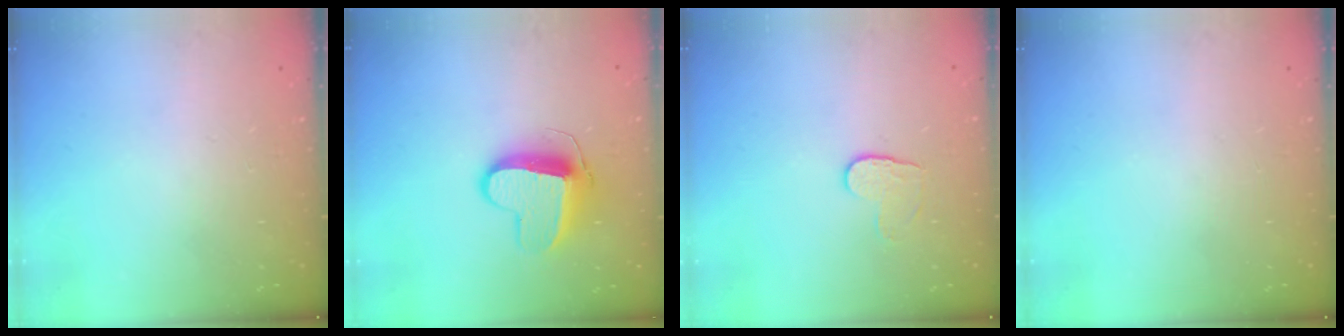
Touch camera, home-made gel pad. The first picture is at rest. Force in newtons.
{"total": 11.7, "press": 11.7, "slide": 0.9}
{"total": 5.8, "press": 5.7, "slide": 0.5}
{"total": 0.0}